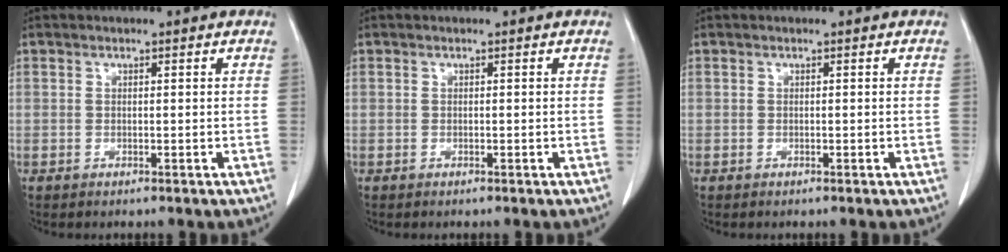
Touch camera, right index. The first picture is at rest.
{"total": 0.0}
{"total": 0.0}